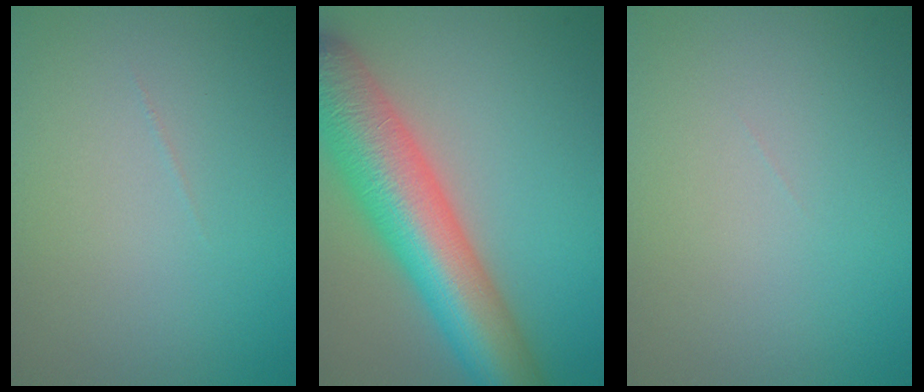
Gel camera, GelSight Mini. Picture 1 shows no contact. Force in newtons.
{"total": 11.7, "press": 11.7, "slide": 0.5}
{"total": 0.0}